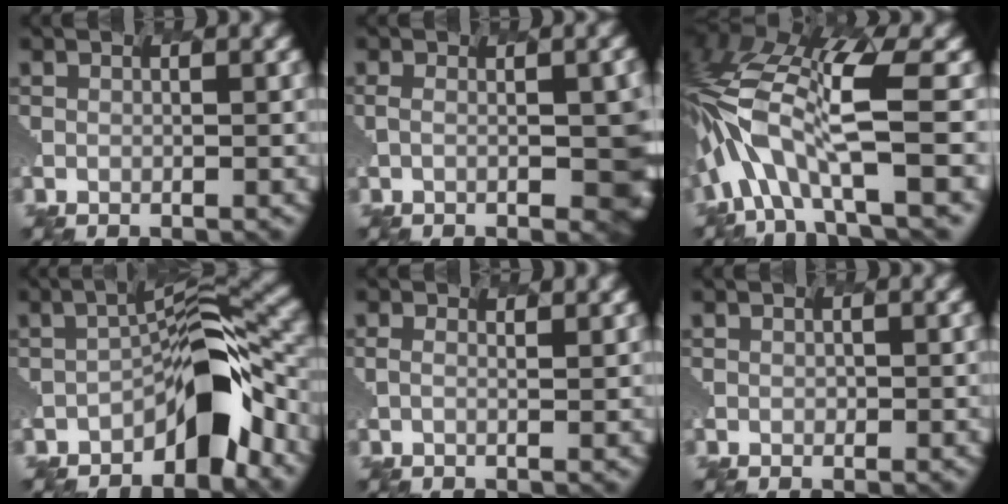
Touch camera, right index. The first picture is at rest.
{"total": 4.8, "force": [-1.2, 2.0, 4.2], "torque": [-0.071, -0.001, -0.015]}
{"total": 9.7, "force": [-1.5, 3.9, 8.8], "torque": [-0.222, 0.019, -0.037]}
{"total": 7.0, "force": [-4.4, 2.7, 4.7], "torque": [-0.065, 0.027, -0.095]}
{"total": 0.8, "force": [0.8, 0.1, 0.0], "torque": [0.009, 0.021, -0.013]}
{"total": 0.8, "force": [0.0, 0.7, 0.4], "torque": [-0.013, -0.003, 0.000]}